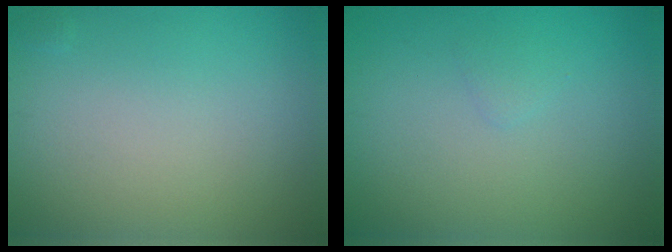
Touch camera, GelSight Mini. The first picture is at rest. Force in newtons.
{"total": 0.5, "press": 0.5, "slide": 0.1}